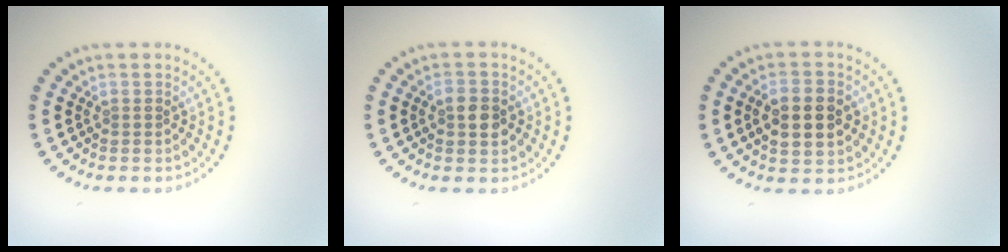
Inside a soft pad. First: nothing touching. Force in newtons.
{"total": 2.5, "press": 2.5, "slide": 0.1}
{"total": 4.9, "press": 4.9, "slide": 0.2}